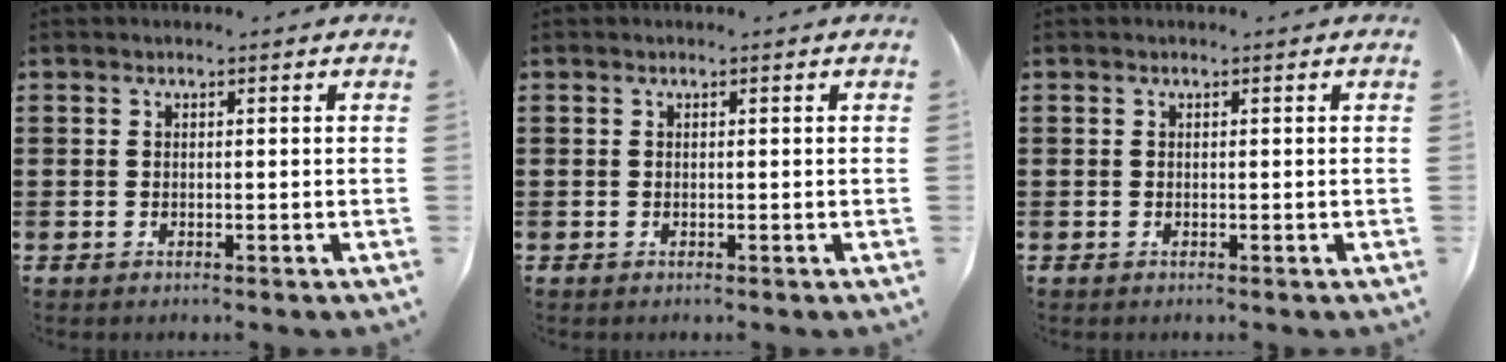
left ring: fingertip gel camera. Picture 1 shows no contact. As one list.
[{"total": 0.0}, {"total": 0.0}]